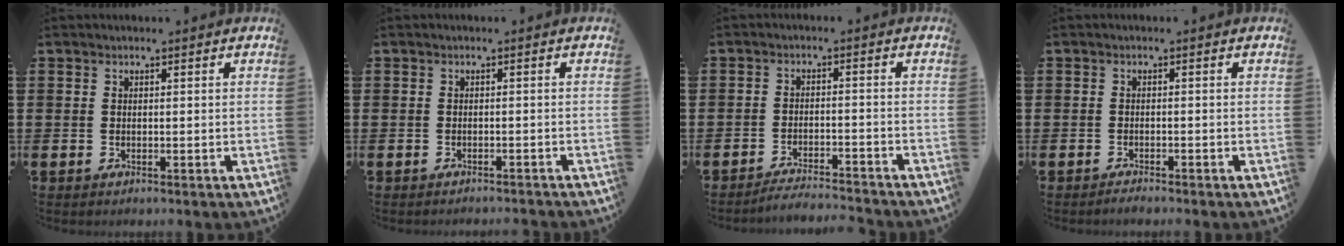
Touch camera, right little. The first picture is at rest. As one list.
[{"total": 0.7, "force": [-0.7, -0.1, 0.0], "torque": [-0.001, -0.001, -0.015]}, {"total": 2.8, "force": [-2.8, -0.1, 0.3], "torque": [-0.007, 0.005, -0.058]}, {"total": 0.9, "force": [-0.9, 0.0, 0.2], "torque": [-0.006, -0.003, -0.017]}]